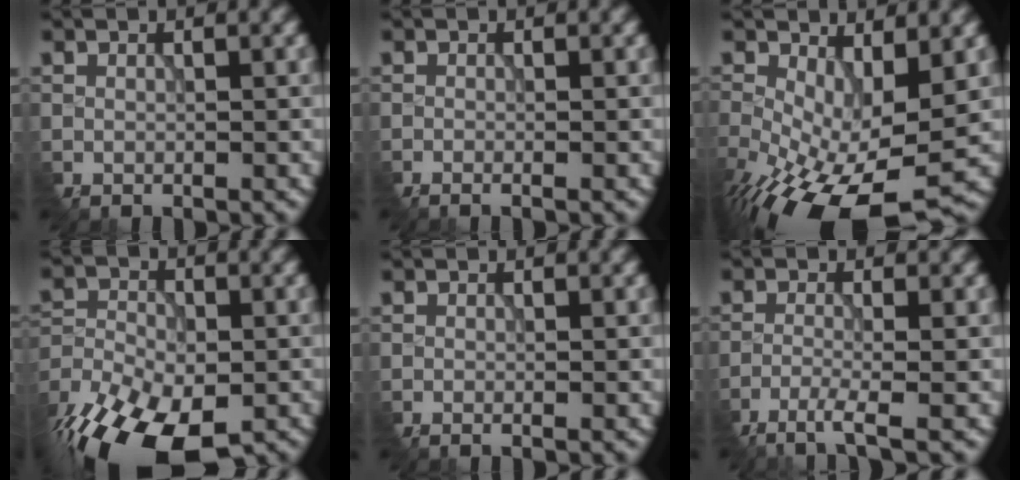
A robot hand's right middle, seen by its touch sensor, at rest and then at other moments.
{"total": 1.2, "force": [-0.8, 0.3, 0.8], "torque": [-0.016, -0.003, -0.012]}
{"total": 11.9, "force": [-4.2, 5.6, 9.6], "torque": [-0.180, -0.036, -0.053]}
{"total": 14.6, "force": [-9.9, 7.8, 7.2], "torque": [-0.134, -0.027, -0.141]}
{"total": 0.8, "force": [-0.6, 0.2, 0.5], "torque": [-0.012, -0.003, -0.009]}
{"total": 3.1, "force": [-2.6, 0.2, 1.8], "torque": [-0.038, -0.002, -0.053]}